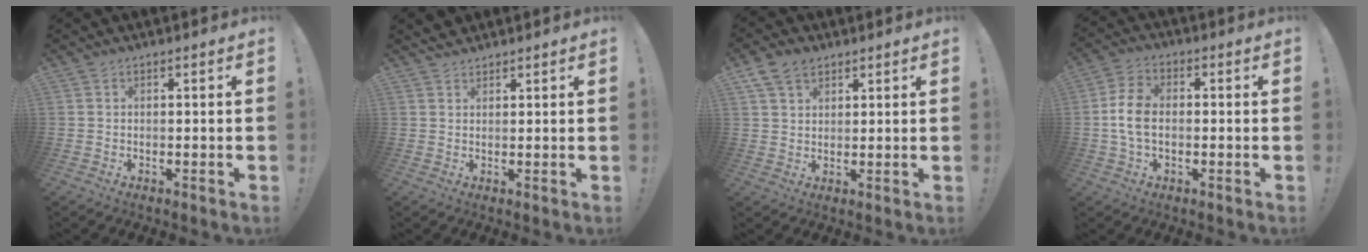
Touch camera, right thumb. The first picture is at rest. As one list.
[{"total": 2.1, "force": [1.8, 0.9, 0.3], "torque": [-0.007, -0.010, 0.036]}, {"total": 6.7, "force": [4.1, 4.5, 2.9], "torque": [-0.056, -0.008, 0.081]}, {"total": 8.6, "force": [-0.9, 5.4, 6.6], "torque": [-0.135, 0.003, -0.016]}]